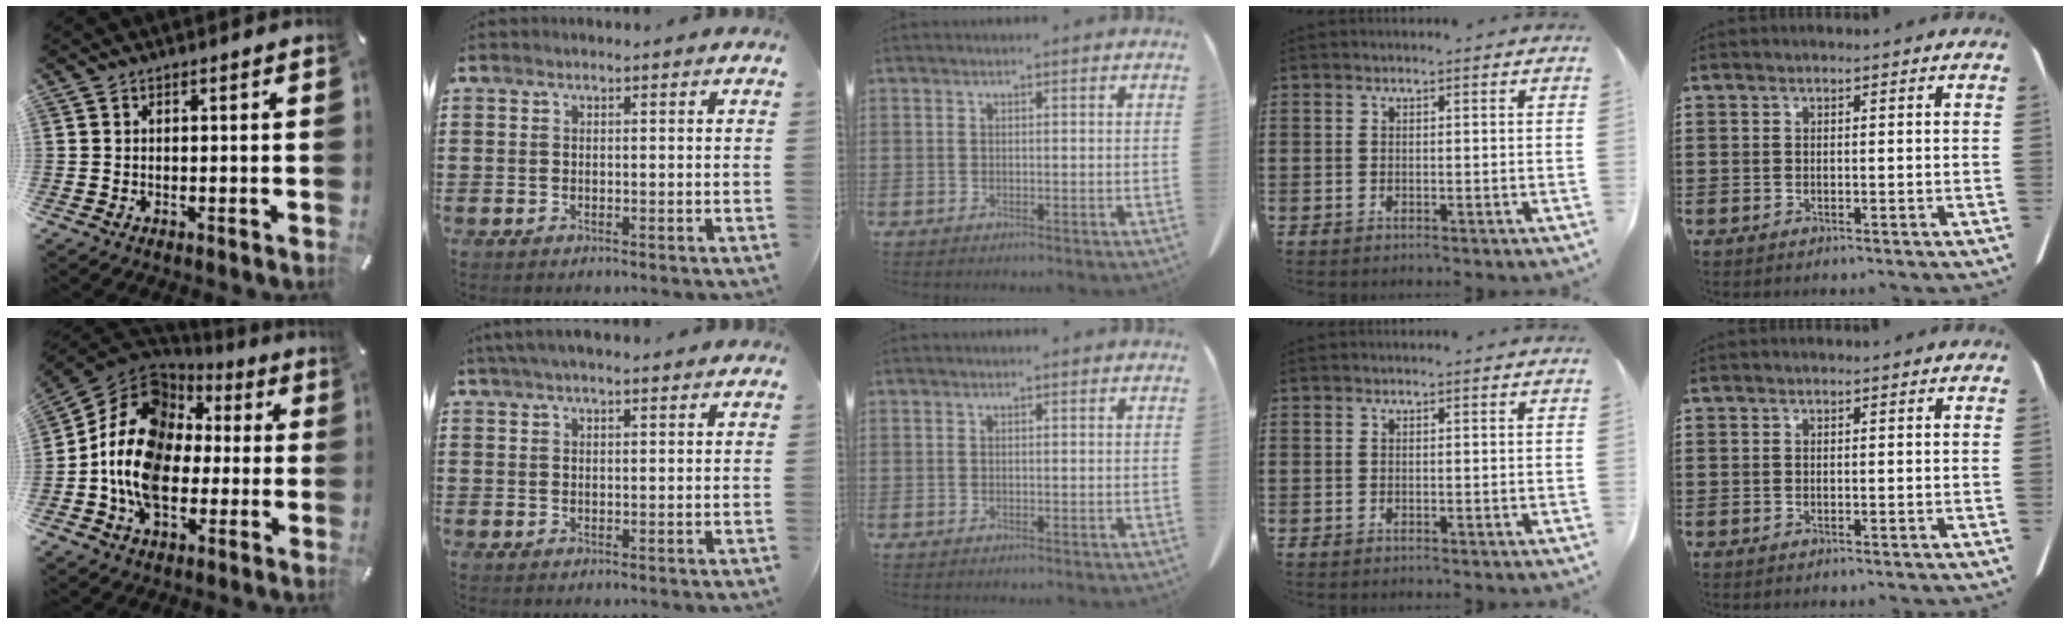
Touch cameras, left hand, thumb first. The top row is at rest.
{"thumb": {"total": 16.3, "force": [-2.1, 12.7, 10.1], "torque": [-0.230, 0.014, -0.043]}, "index": {"total": 2.7, "force": [2.1, 0.4, 1.7], "torque": [-0.036, 0.006, 0.040]}}